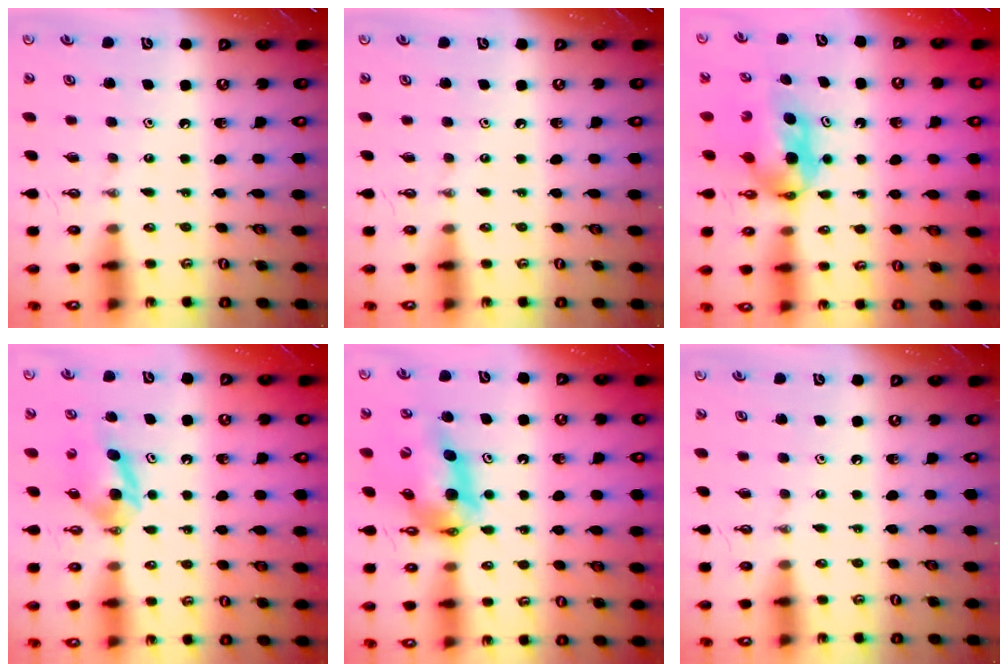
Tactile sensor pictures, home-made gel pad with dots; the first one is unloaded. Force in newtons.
{"total": 0.0}
{"total": 5.7, "press": 5.1, "slide": 2.6}
{"total": 4.9, "press": 4.9, "slide": 0.2}
{"total": 12.3, "press": 12.2, "slide": 1.1}
{"total": 0.0}